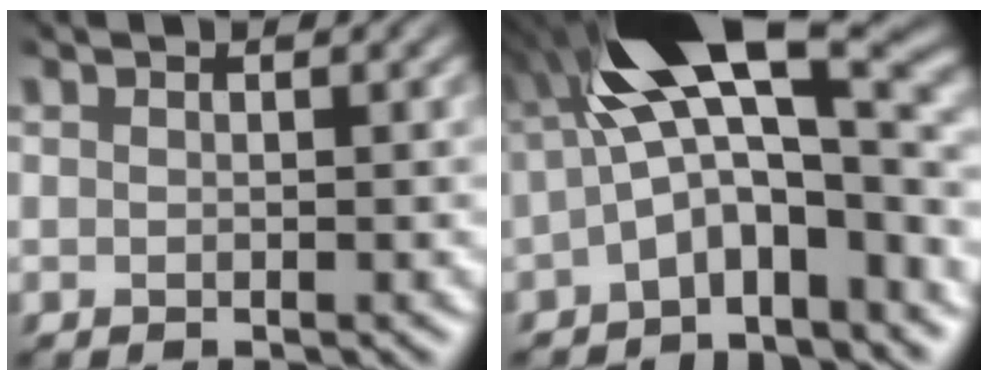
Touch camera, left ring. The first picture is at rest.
{"total": 10.0, "force": [-1.2, 4.4, 8.9], "torque": [-0.134, 0.017, -0.025]}